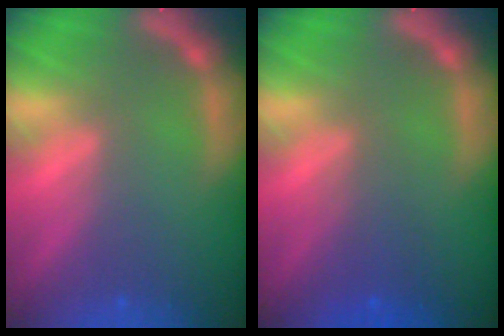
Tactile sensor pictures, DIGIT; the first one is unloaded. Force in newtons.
{"total": 2.5}